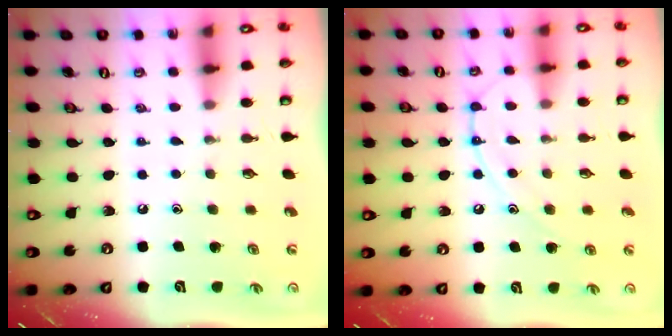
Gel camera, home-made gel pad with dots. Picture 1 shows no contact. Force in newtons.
{"total": 10.1, "press": 10.1, "slide": 0.9}